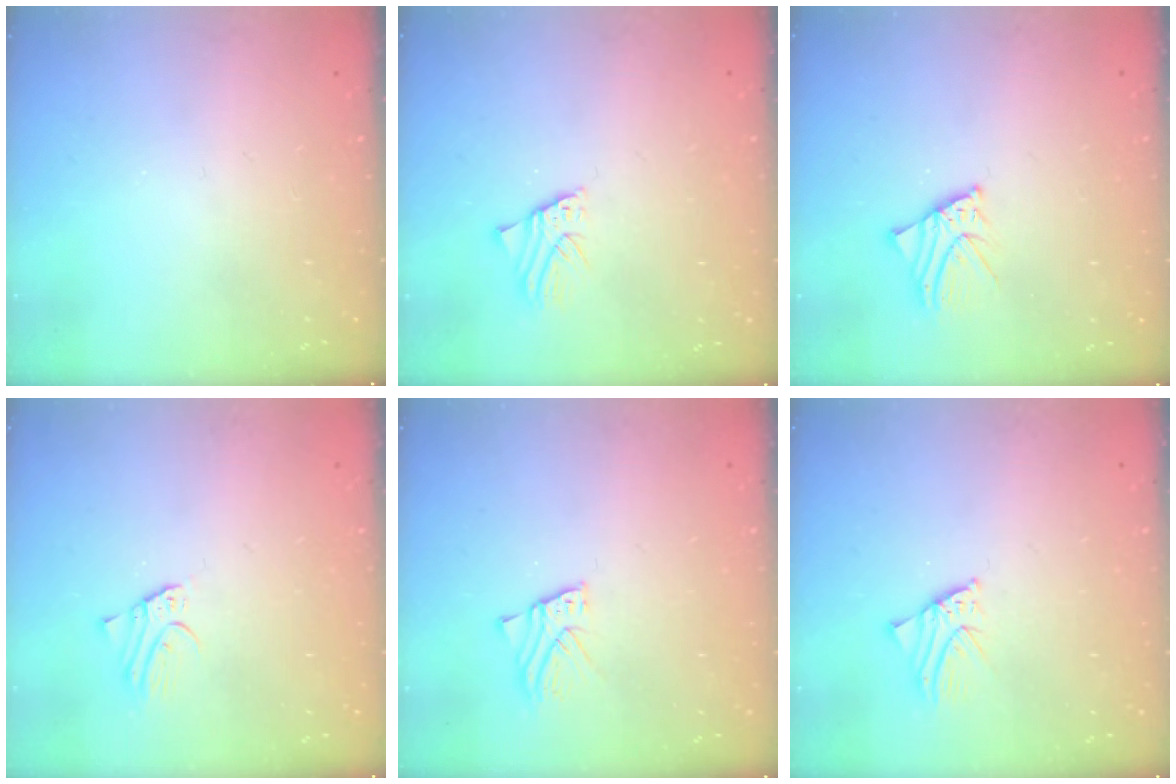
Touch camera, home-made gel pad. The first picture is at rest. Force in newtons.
{"total": 2.1, "press": 2.1, "slide": 0.2}
{"total": 2.7, "press": 2.7, "slide": 0.4}
{"total": 2.3, "press": 2.3, "slide": 0.2}
{"total": 2.7, "press": 2.7, "slide": 0.2}
{"total": 1.5, "press": 1.5, "slide": 0.0}